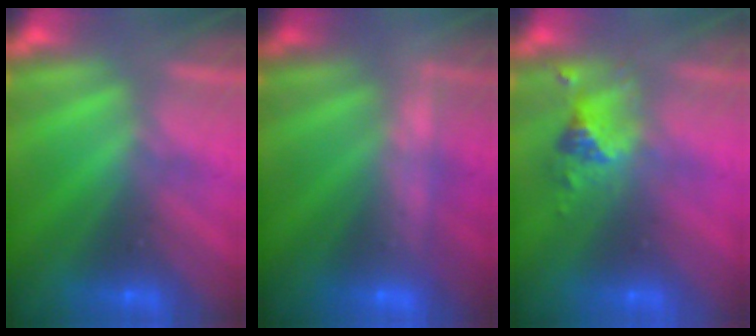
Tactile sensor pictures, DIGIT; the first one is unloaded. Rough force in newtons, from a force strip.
{"total": 2.3}
{"total": 2.5}